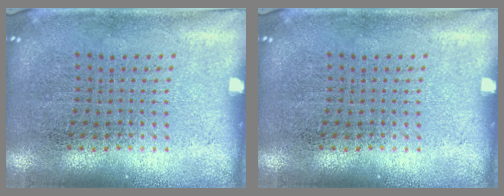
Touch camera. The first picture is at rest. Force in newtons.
{"total": 0.0}